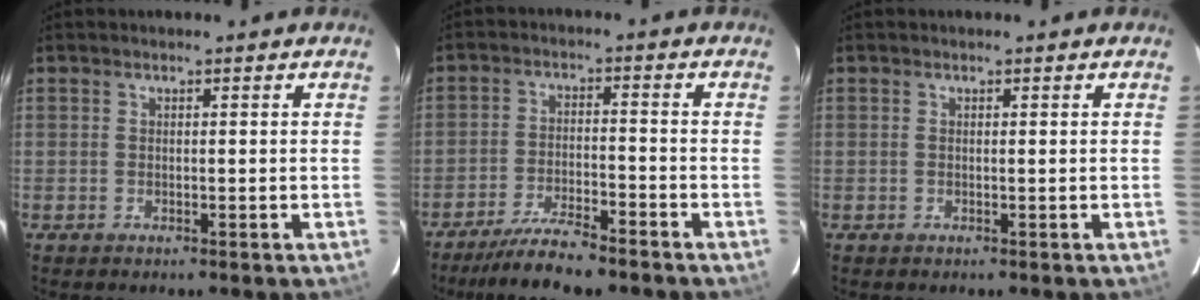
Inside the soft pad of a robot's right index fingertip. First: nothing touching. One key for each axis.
{"total": 8.7, "fx": -7.4, "fy": 0.6, "fz": 4.4, "tx": -0.073, "ty": -0.023, "tz": -0.127}
{"total": 0.0}